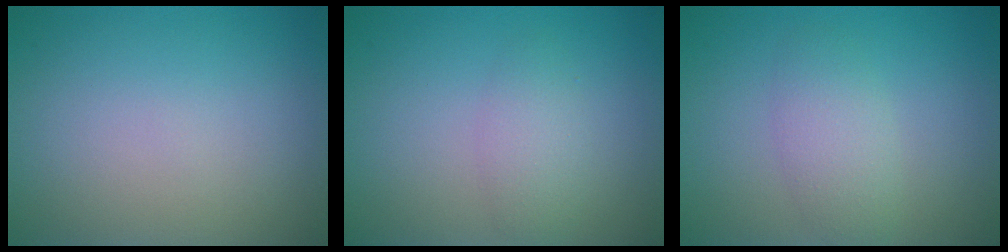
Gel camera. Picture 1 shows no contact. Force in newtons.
{"total": 2.1, "press": 2.1, "slide": 0.0}
{"total": 2.7, "press": 2.7, "slide": 0.1}